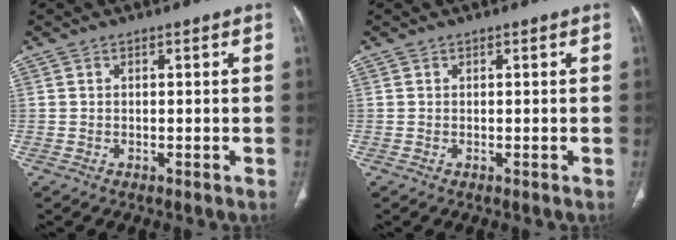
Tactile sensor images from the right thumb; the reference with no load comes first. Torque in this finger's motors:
{"motor_torque": [0.00, 0.00, -0.07, 0.07, 0.01]}